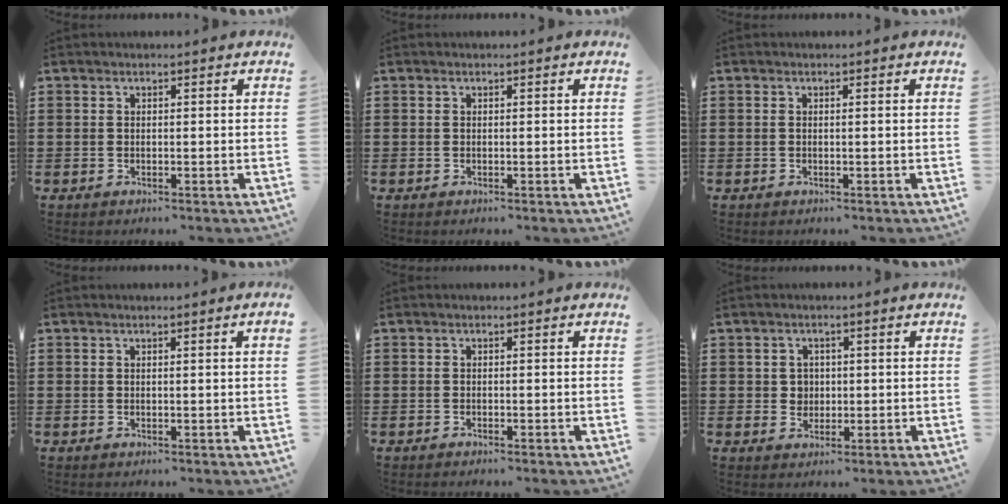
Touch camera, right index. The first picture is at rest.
{"total": 0.0}
{"total": 0.0}
{"total": 0.6, "force": [0.2, -0.3, 0.5], "torque": [-0.008, -0.004, 0.002]}
{"total": 0.6, "force": [-0.6, -0.1, 0.1], "torque": [-0.003, -0.004, -0.011]}
{"total": 2.1, "force": [0.3, 2.0, 0.6], "torque": [-0.019, 0.009, 0.003]}